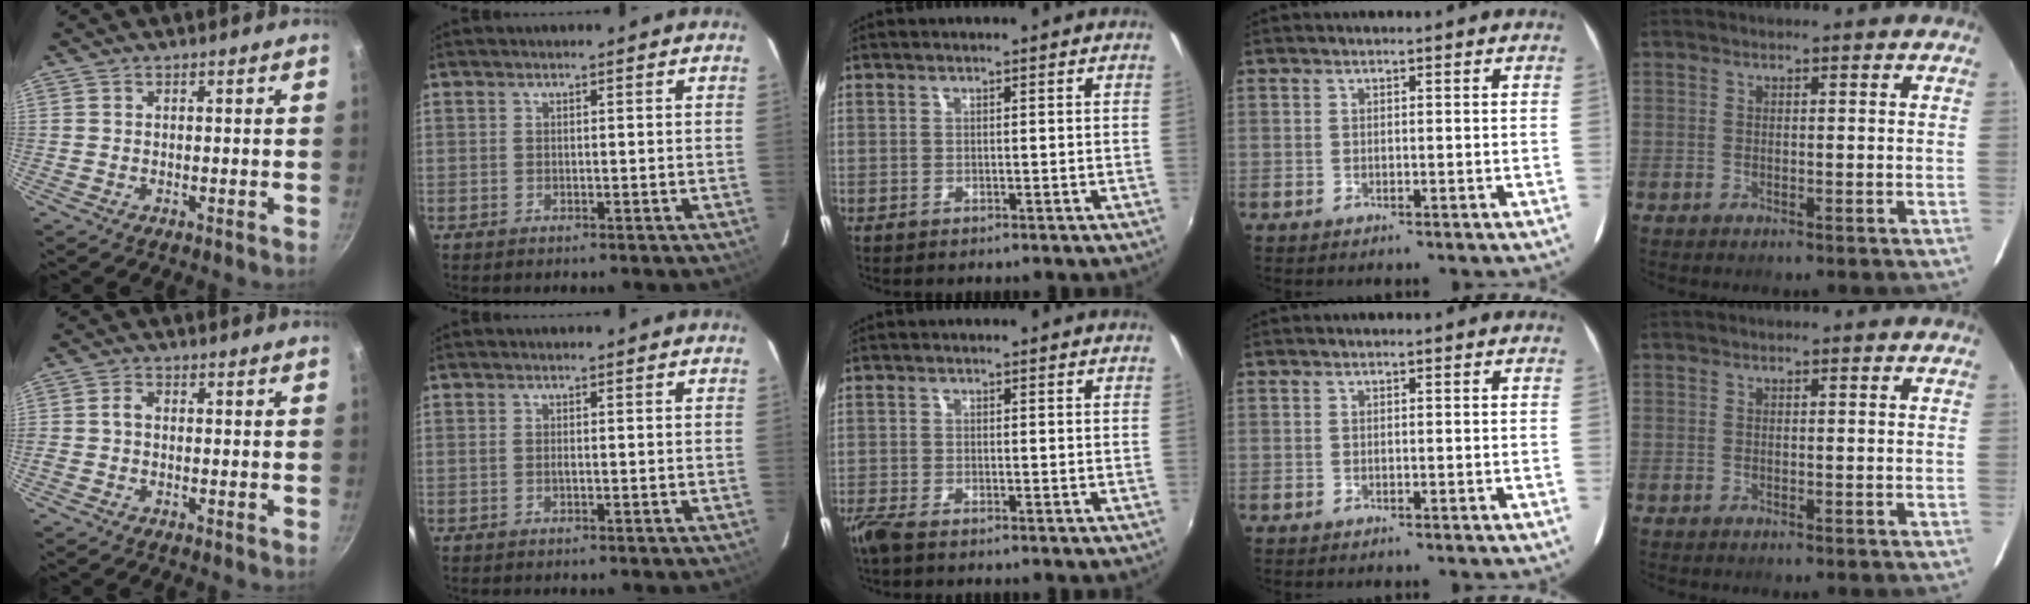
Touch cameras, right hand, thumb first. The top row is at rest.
{"thumb": {"total": 2.1, "force": [-0.3, 1.5, 1.4], "torque": [-0.025, 0.009, -0.009]}, "index": {"total": 0.6, "force": [-0.1, 0.0, 0.5], "torque": [-0.011, 0.000, -0.004]}, "middle": {"total": 3.1, "force": [-2.4, 0.6, 1.7], "torque": [-0.046, -0.011, -0.052]}}